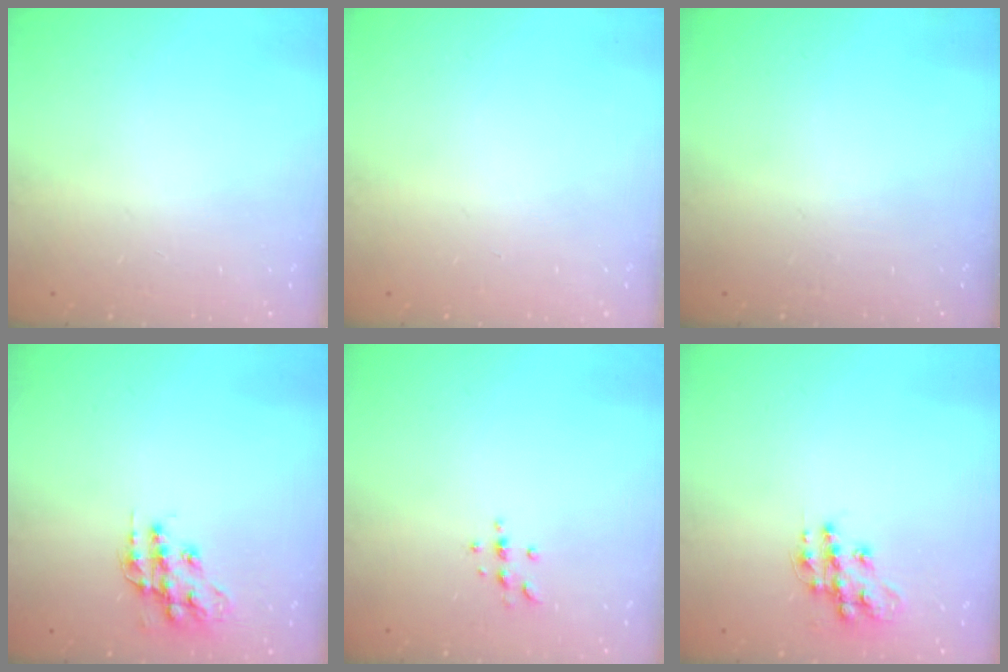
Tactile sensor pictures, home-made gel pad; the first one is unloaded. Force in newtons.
{"total": 0.0}
{"total": 0.0}
{"total": 12.5, "press": 12.5, "slide": 0.9}
{"total": 2.9, "press": 2.9, "slide": 0.4}
{"total": 11.8, "press": 11.8, "slide": 0.7}